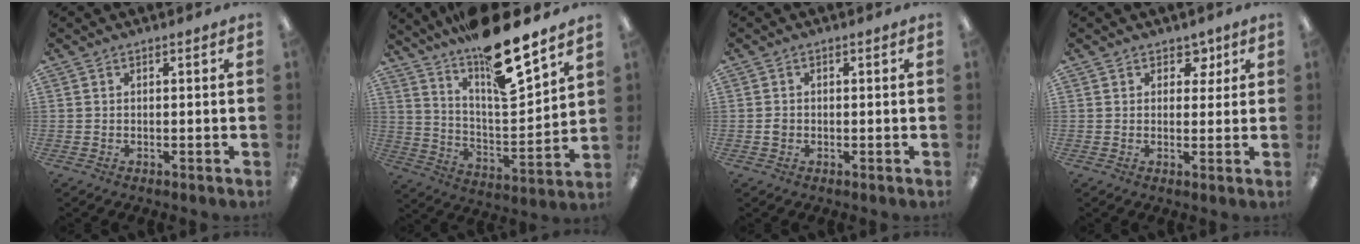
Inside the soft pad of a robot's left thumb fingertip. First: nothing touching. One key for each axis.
{"total": 17.1, "fx": 14.1, "fy": 2.3, "fz": 9.3, "tx": -0.167, "ty": -0.106, "tz": 0.236}
{"total": 1.4, "fx": -0.2, "fy": 1.3, "fz": 0.5, "tx": -0.010, "ty": 0.005, "tz": -0.007}
{"total": 4.3, "fx": 2.3, "fy": 3.4, "fz": 1.4, "tx": -0.006, "ty": -0.004, "tz": 0.035}